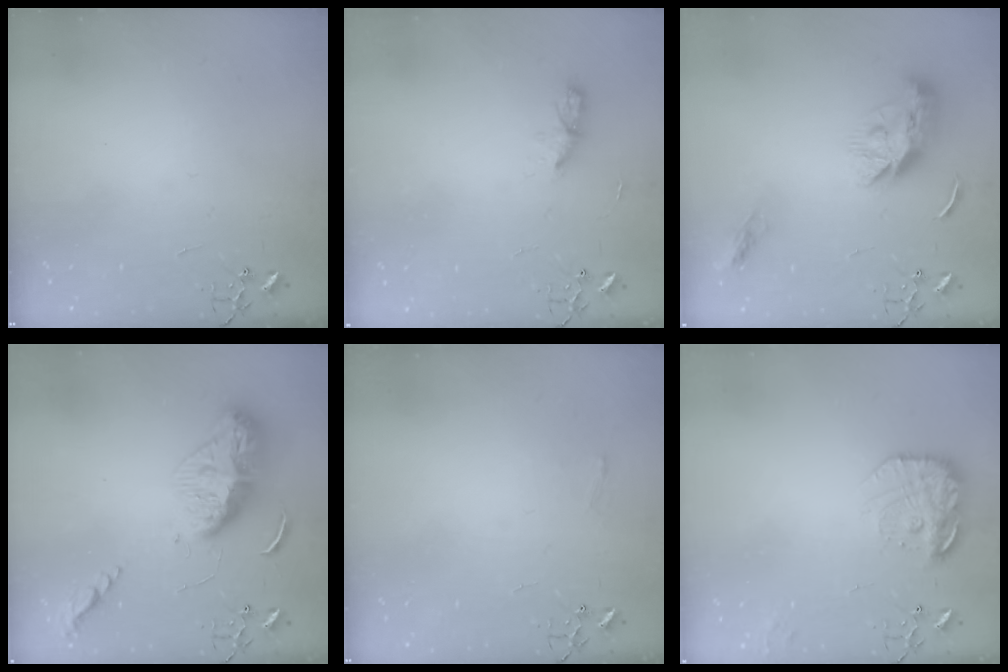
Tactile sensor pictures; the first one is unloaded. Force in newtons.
{"total": 5.1, "press": 5.0, "slide": 0.6}
{"total": 11.0, "press": 11.0, "slide": 0.1}
{"total": 14.6, "press": 14.5, "slide": 1.2}
{"total": 4.8, "press": 4.8, "slide": 0.6}
{"total": 16.4, "press": 16.3, "slide": 1.3}